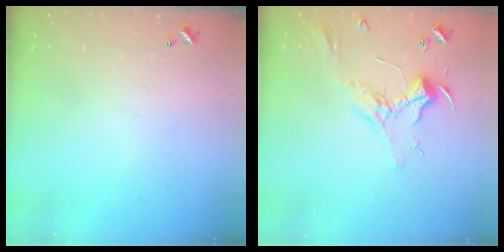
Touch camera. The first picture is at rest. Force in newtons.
{"total": 2.3, "press": 2.1, "slide": 0.9}